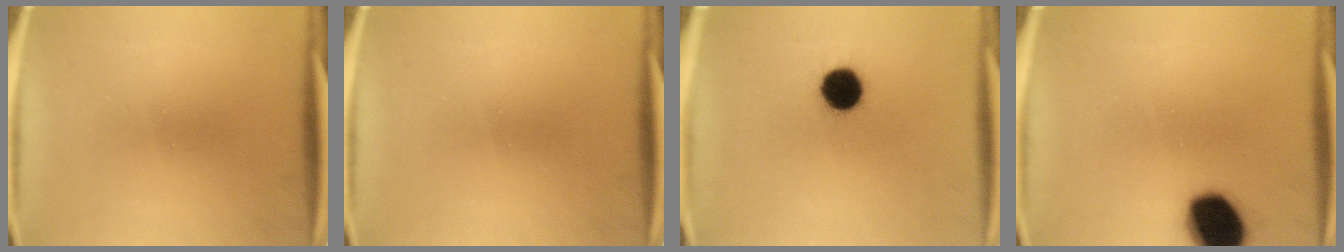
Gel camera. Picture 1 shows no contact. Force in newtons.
{"total": 0.0}
{"total": 9.9}
{"total": 14.9}